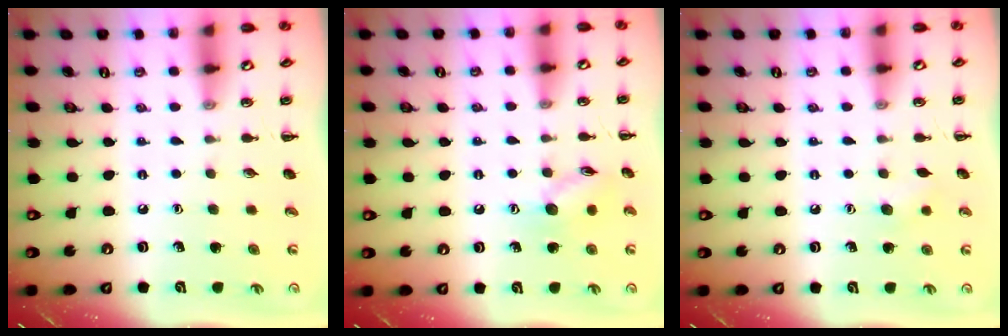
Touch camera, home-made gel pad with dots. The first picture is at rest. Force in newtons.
{"total": 8.6, "press": 8.6, "slide": 0.7}
{"total": 5.9, "press": 5.7, "slide": 1.7}